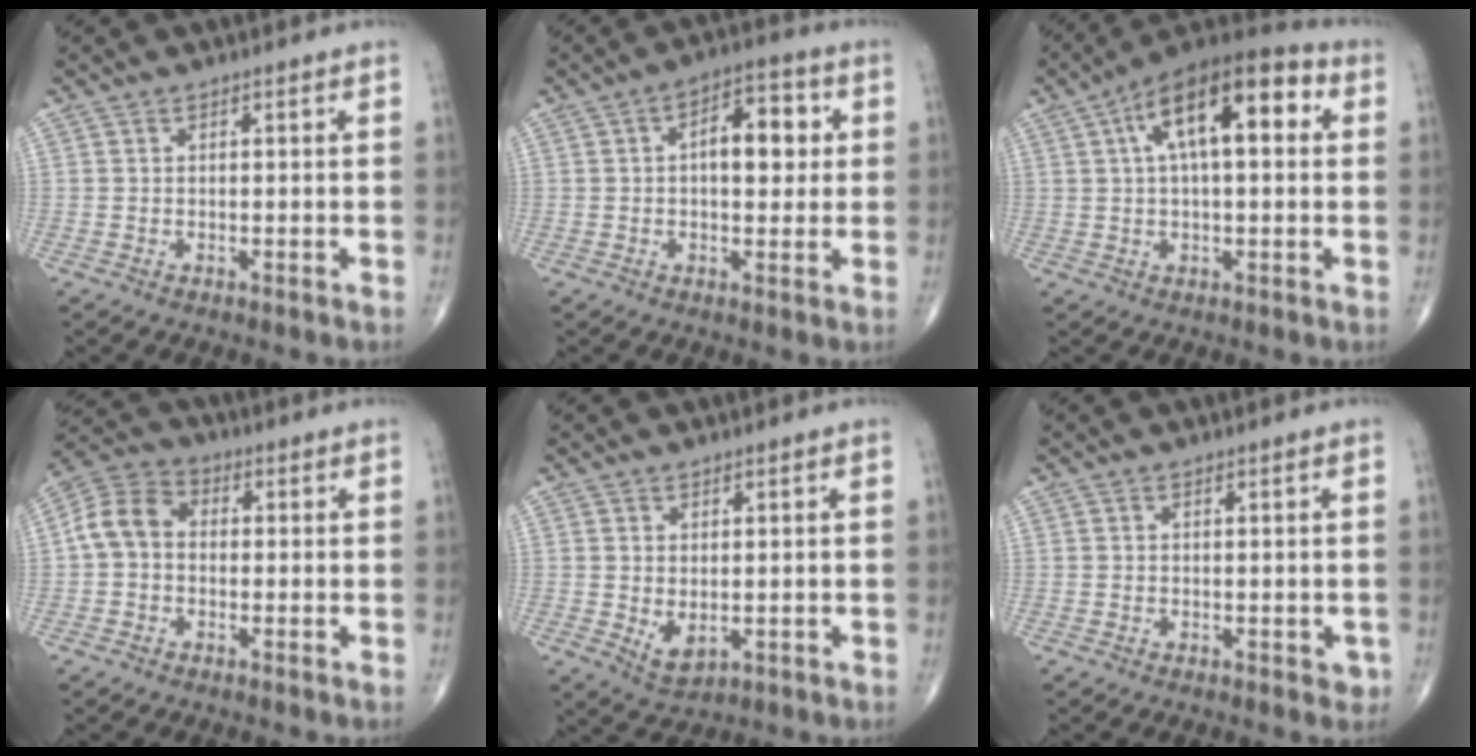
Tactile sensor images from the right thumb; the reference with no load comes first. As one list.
[{"total": 9.1, "force": [1.4, 4.8, 7.6], "torque": [-0.087, 0.014, 0.014]}, {"total": 17.0, "force": [4.6, 7.3, 14.6], "torque": [-0.216, 0.030, 0.064]}, {"total": 7.8, "force": [-0.1, 6.0, 5.0], "torque": [-0.088, 0.027, -0.015]}, {"total": 3.9, "force": [-0.1, 2.3, 3.1], "torque": [-0.044, -0.008, 0.012]}, {"total": 1.4, "force": [-0.2, 0.9, 1.0], "torque": [-0.002, 0.000, -0.002]}]